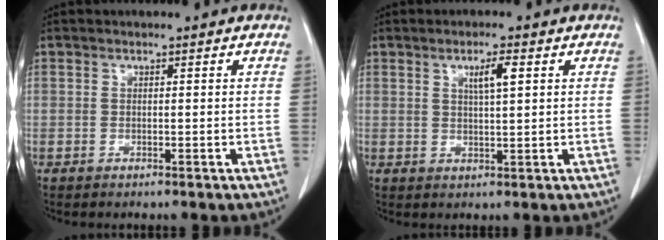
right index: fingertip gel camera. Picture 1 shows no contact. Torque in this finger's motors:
{"motor_torque": [0.38, 0.22, 0.07, 0.05]}